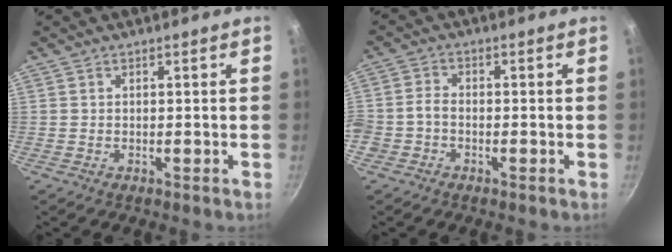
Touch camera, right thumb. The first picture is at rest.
{"total": 3.3, "force": [-1.3, 2.4, 1.8], "torque": [-0.039, 0.019, -0.034]}